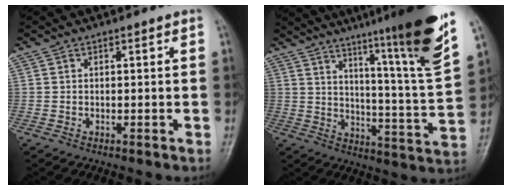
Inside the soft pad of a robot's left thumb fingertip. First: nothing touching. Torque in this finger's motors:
{"motor_torque": [2.68, 1.28, 1.74, -1.04, 0.38]}